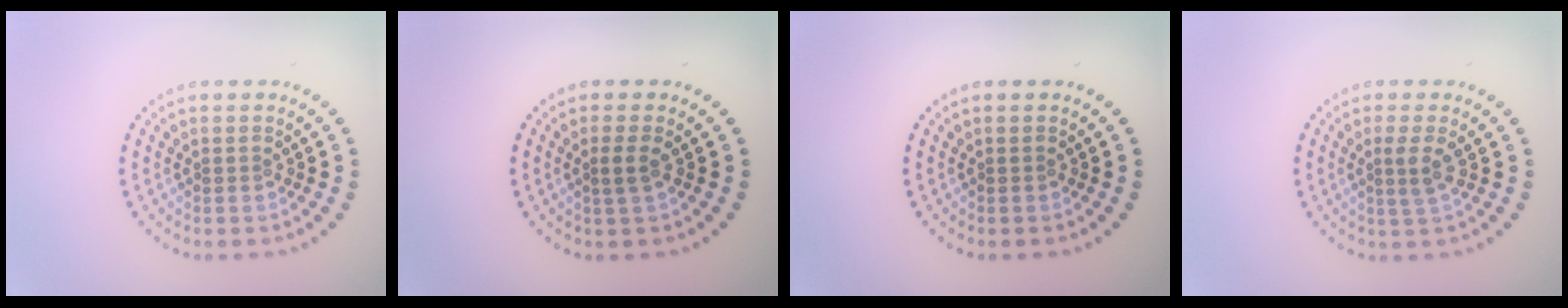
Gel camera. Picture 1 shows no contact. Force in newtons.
{"total": 1.4, "press": 1.1, "slide": 0.7}
{"total": 0.0}
{"total": 1.9, "press": 1.4, "slide": 1.2}